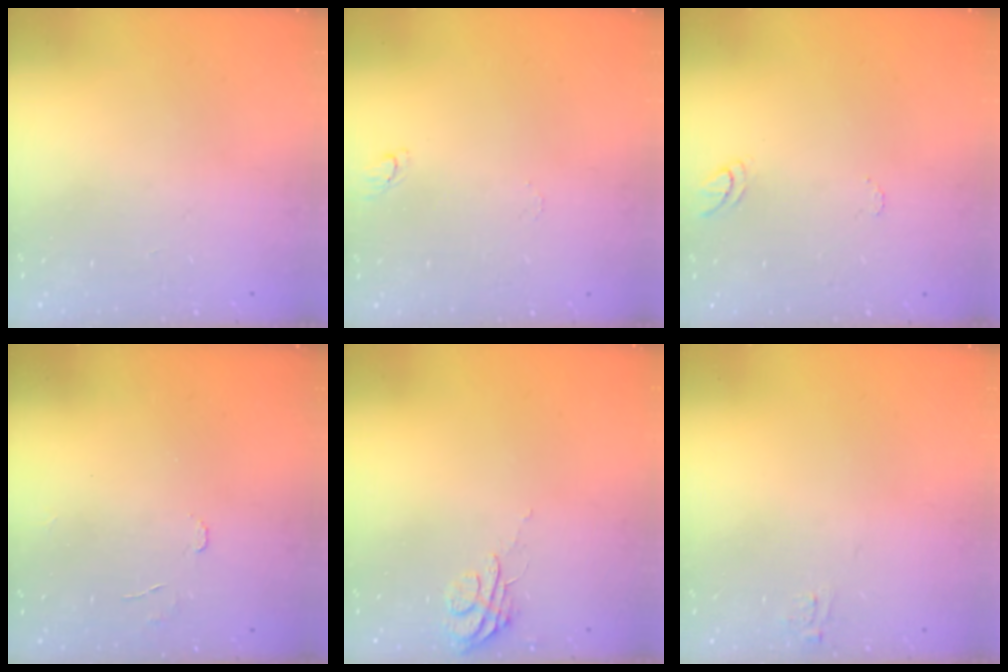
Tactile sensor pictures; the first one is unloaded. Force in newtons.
{"total": 4.7, "press": 4.6, "slide": 0.5}
{"total": 5.8, "press": 5.8, "slide": 0.5}
{"total": 4.3, "press": 4.3, "slide": 0.4}
{"total": 5.5, "press": 5.4, "slide": 0.4}
{"total": 3.3, "press": 3.3, "slide": 0.4}